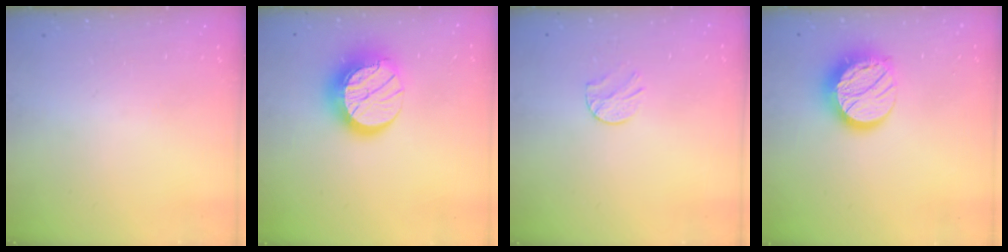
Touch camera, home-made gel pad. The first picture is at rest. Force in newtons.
{"total": 14.8, "press": 14.8, "slide": 1.2}
{"total": 5.9, "press": 5.9, "slide": 0.6}
{"total": 14.5, "press": 14.5, "slide": 0.8}